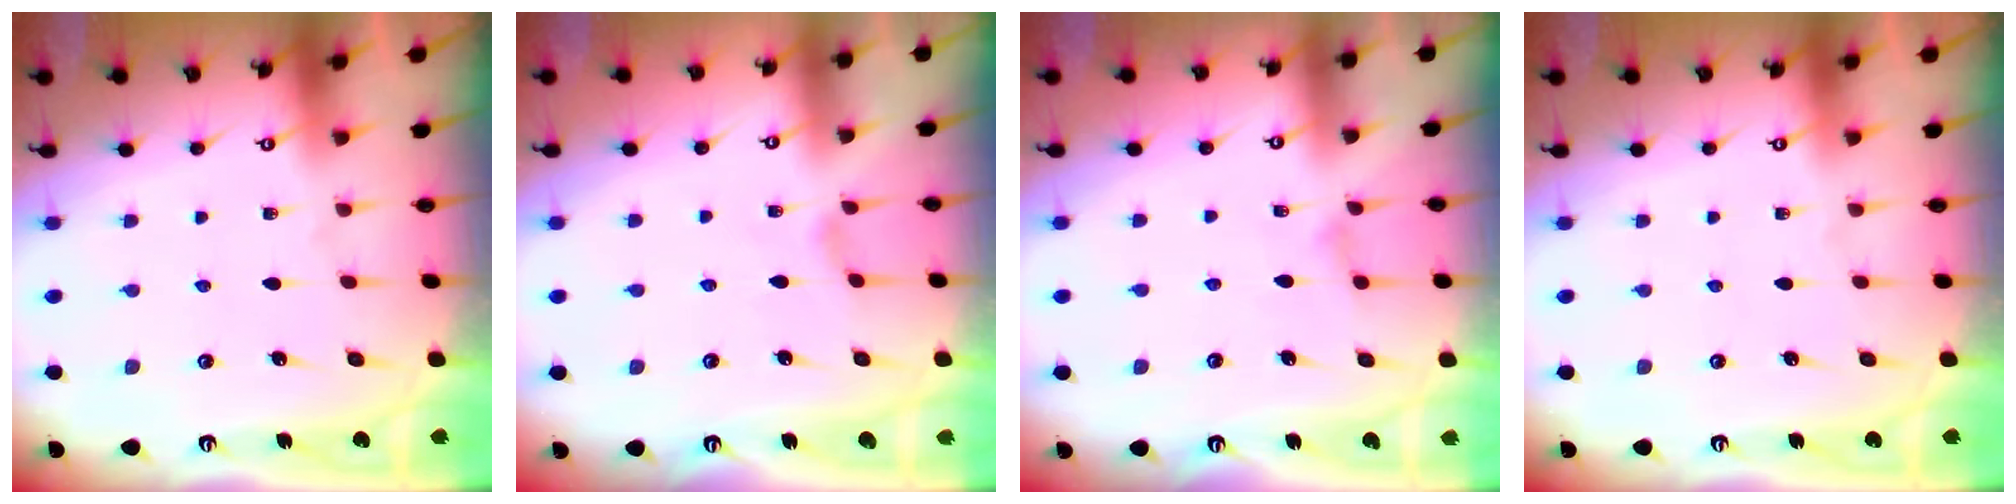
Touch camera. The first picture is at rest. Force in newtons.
{"total": 0.0}
{"total": 1.6, "press": 1.6, "slide": 0.4}
{"total": 0.0}